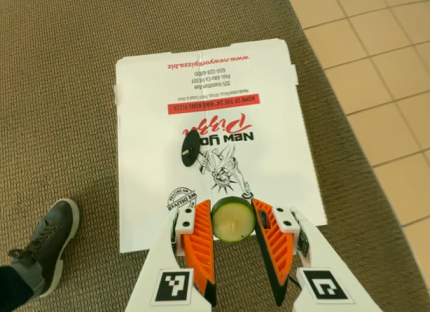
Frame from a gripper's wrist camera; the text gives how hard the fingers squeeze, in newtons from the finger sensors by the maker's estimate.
{"total": 7.4, "left": 7.6, "right": 7.2}